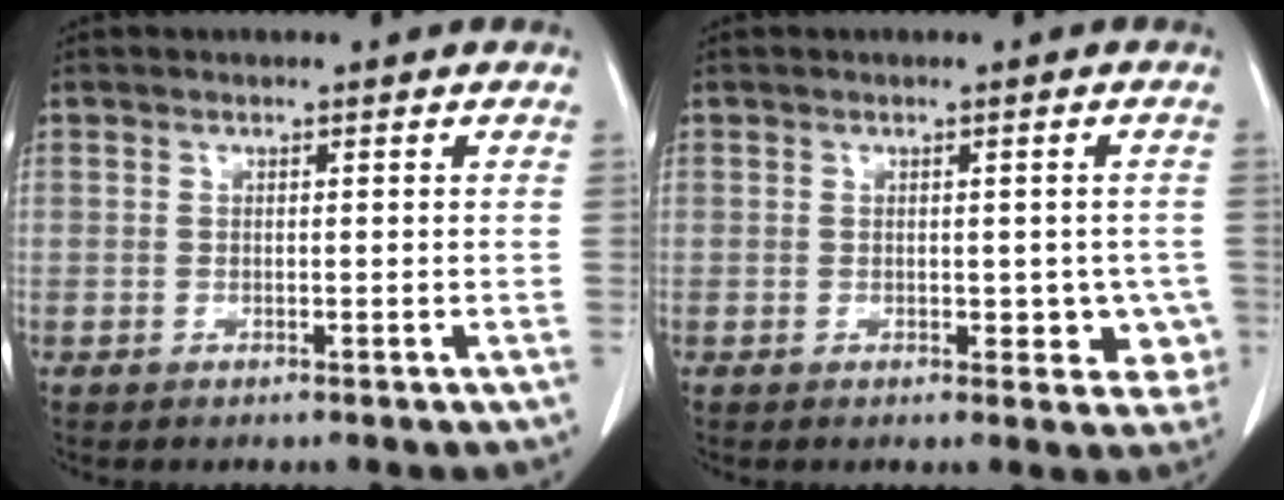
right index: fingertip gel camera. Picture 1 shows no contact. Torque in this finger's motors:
{"motor_torque": [0.09, 0.27, 0.08, 0.02]}